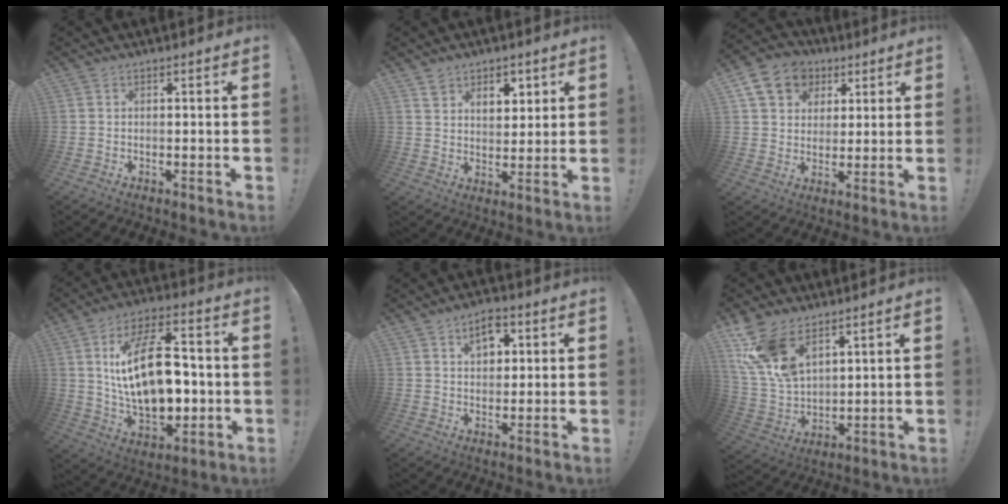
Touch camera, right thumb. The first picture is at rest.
{"total": 7.3, "force": [4.6, 5.0, 2.5], "torque": [-0.032, -0.025, 0.084]}
{"total": 13.0, "force": [5.6, 10.5, 5.3], "torque": [-0.076, -0.019, 0.113]}
{"total": 22.2, "force": [1.3, 12.5, 18.3], "torque": [-0.328, -0.004, 0.019]}
{"total": 7.1, "force": [3.2, 4.7, 4.2], "torque": [-0.060, -0.002, 0.055]}
{"total": 14.3, "force": [8.8, 7.8, 8.1], "torque": [-0.170, -0.052, 0.170]}